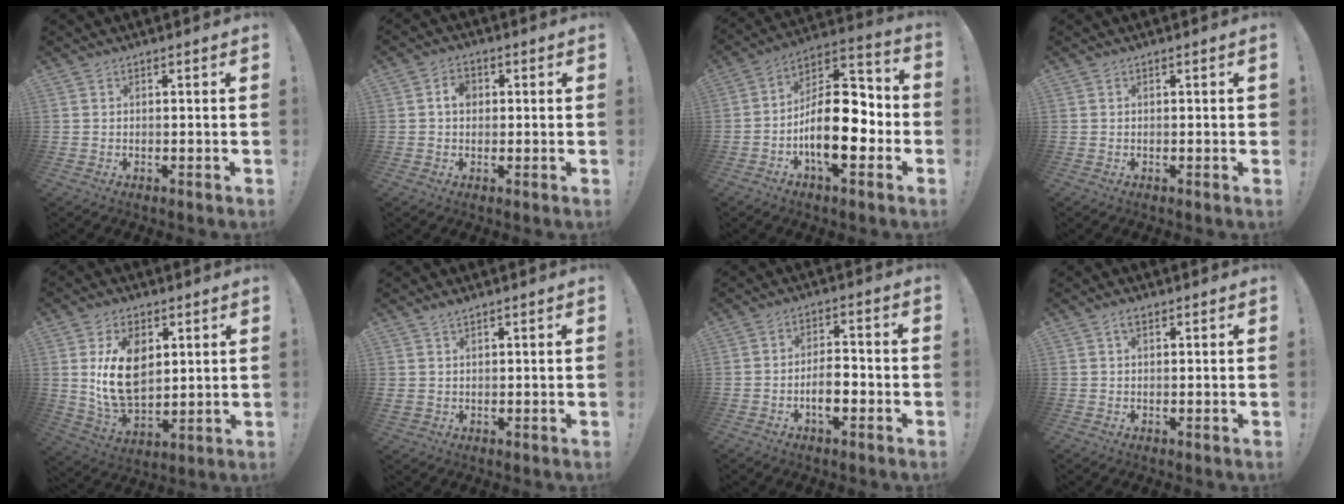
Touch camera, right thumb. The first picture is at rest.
{"total": 4.2, "force": [0.5, 3.1, 2.8], "torque": [-0.035, 0.002, 0.006]}
{"total": 19.9, "force": [-4.8, 9.6, 16.7], "torque": [-0.283, 0.020, -0.071]}
{"total": 0.7, "force": [0.0, 0.2, 0.7], "torque": [-0.011, 0.002, 0.000]}
{"total": 15.4, "force": [4.2, 10.3, 10.7], "torque": [-0.185, -0.011, 0.077]}
{"total": 2.9, "force": [2.1, 1.8, 1.0], "torque": [-0.015, -0.011, 0.038]}
{"total": 7.0, "force": [-2.9, 2.8, 5.7], "torque": [-0.103, 0.007, -0.053]}
{"total": 2.4, "force": [1.3, 1.1, 1.7], "torque": [-0.027, -0.001, 0.022]}